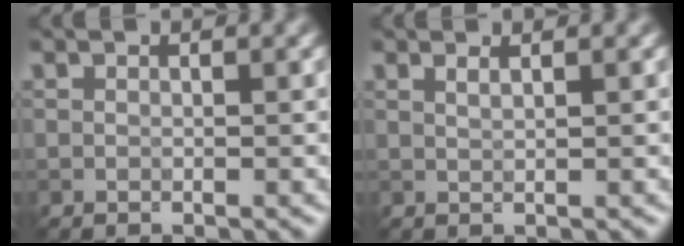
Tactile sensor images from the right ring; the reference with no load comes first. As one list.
[{"total": 1.1, "force": [0.7, 0.4, 0.7], "torque": [-0.007, 0.002, 0.006]}]